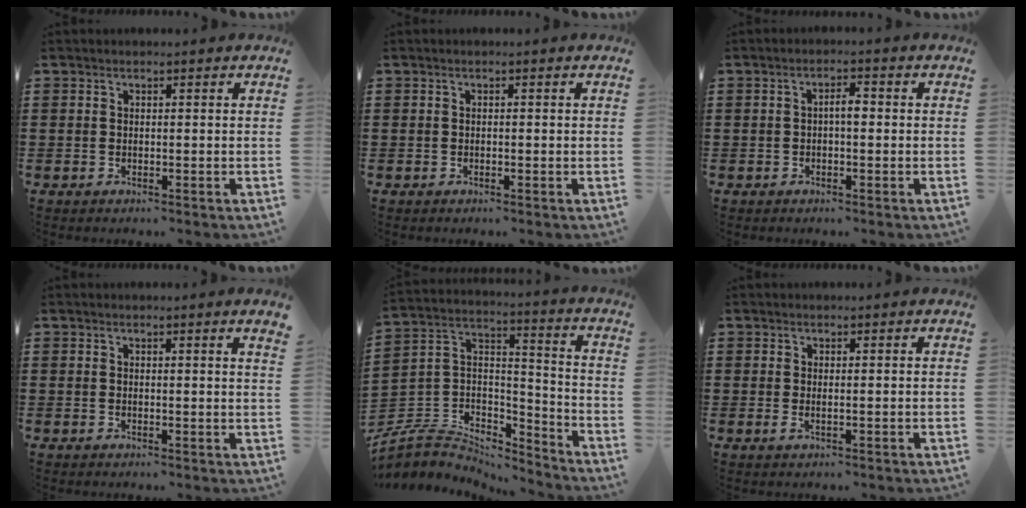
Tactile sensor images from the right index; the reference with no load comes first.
{"total": 0.0}
{"total": 2.3, "force": [-0.2, 0.7, 2.2], "torque": [-0.043, 0.003, -0.005]}
{"total": 0.9, "force": [0.7, -0.3, 0.4], "torque": [-0.008, -0.005, 0.013]}
{"total": 5.3, "force": [-4.3, 2.9, 1.0], "torque": [-0.046, -0.008, -0.091]}
{"total": 0.8, "force": [0.2, 0.0, 0.8], "torque": [-0.015, -0.001, 0.004]}